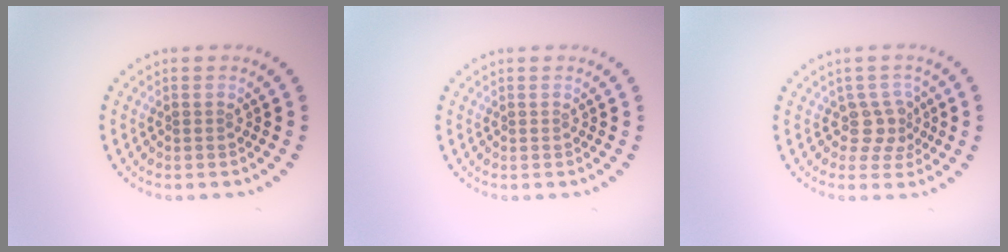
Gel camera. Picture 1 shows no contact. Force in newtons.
{"total": 0.0}
{"total": 2.3, "press": 1.6, "slide": 1.7}